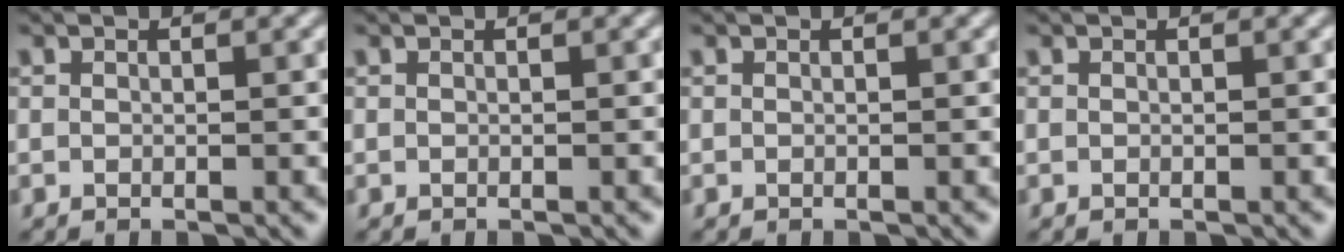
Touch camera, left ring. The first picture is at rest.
{"total": 0.0}
{"total": 0.0}
{"total": 0.0}